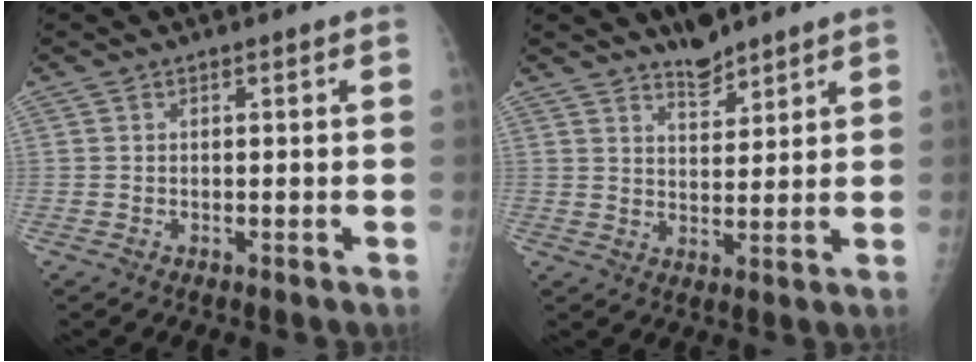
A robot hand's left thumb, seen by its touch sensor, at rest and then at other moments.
{"total": 5.2, "force": [4.5, 1.6, 2.0], "torque": [-0.018, -0.037, 0.078]}